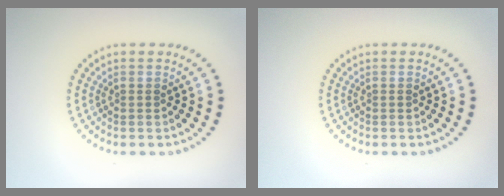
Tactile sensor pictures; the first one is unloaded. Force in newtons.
{"total": 0.0}